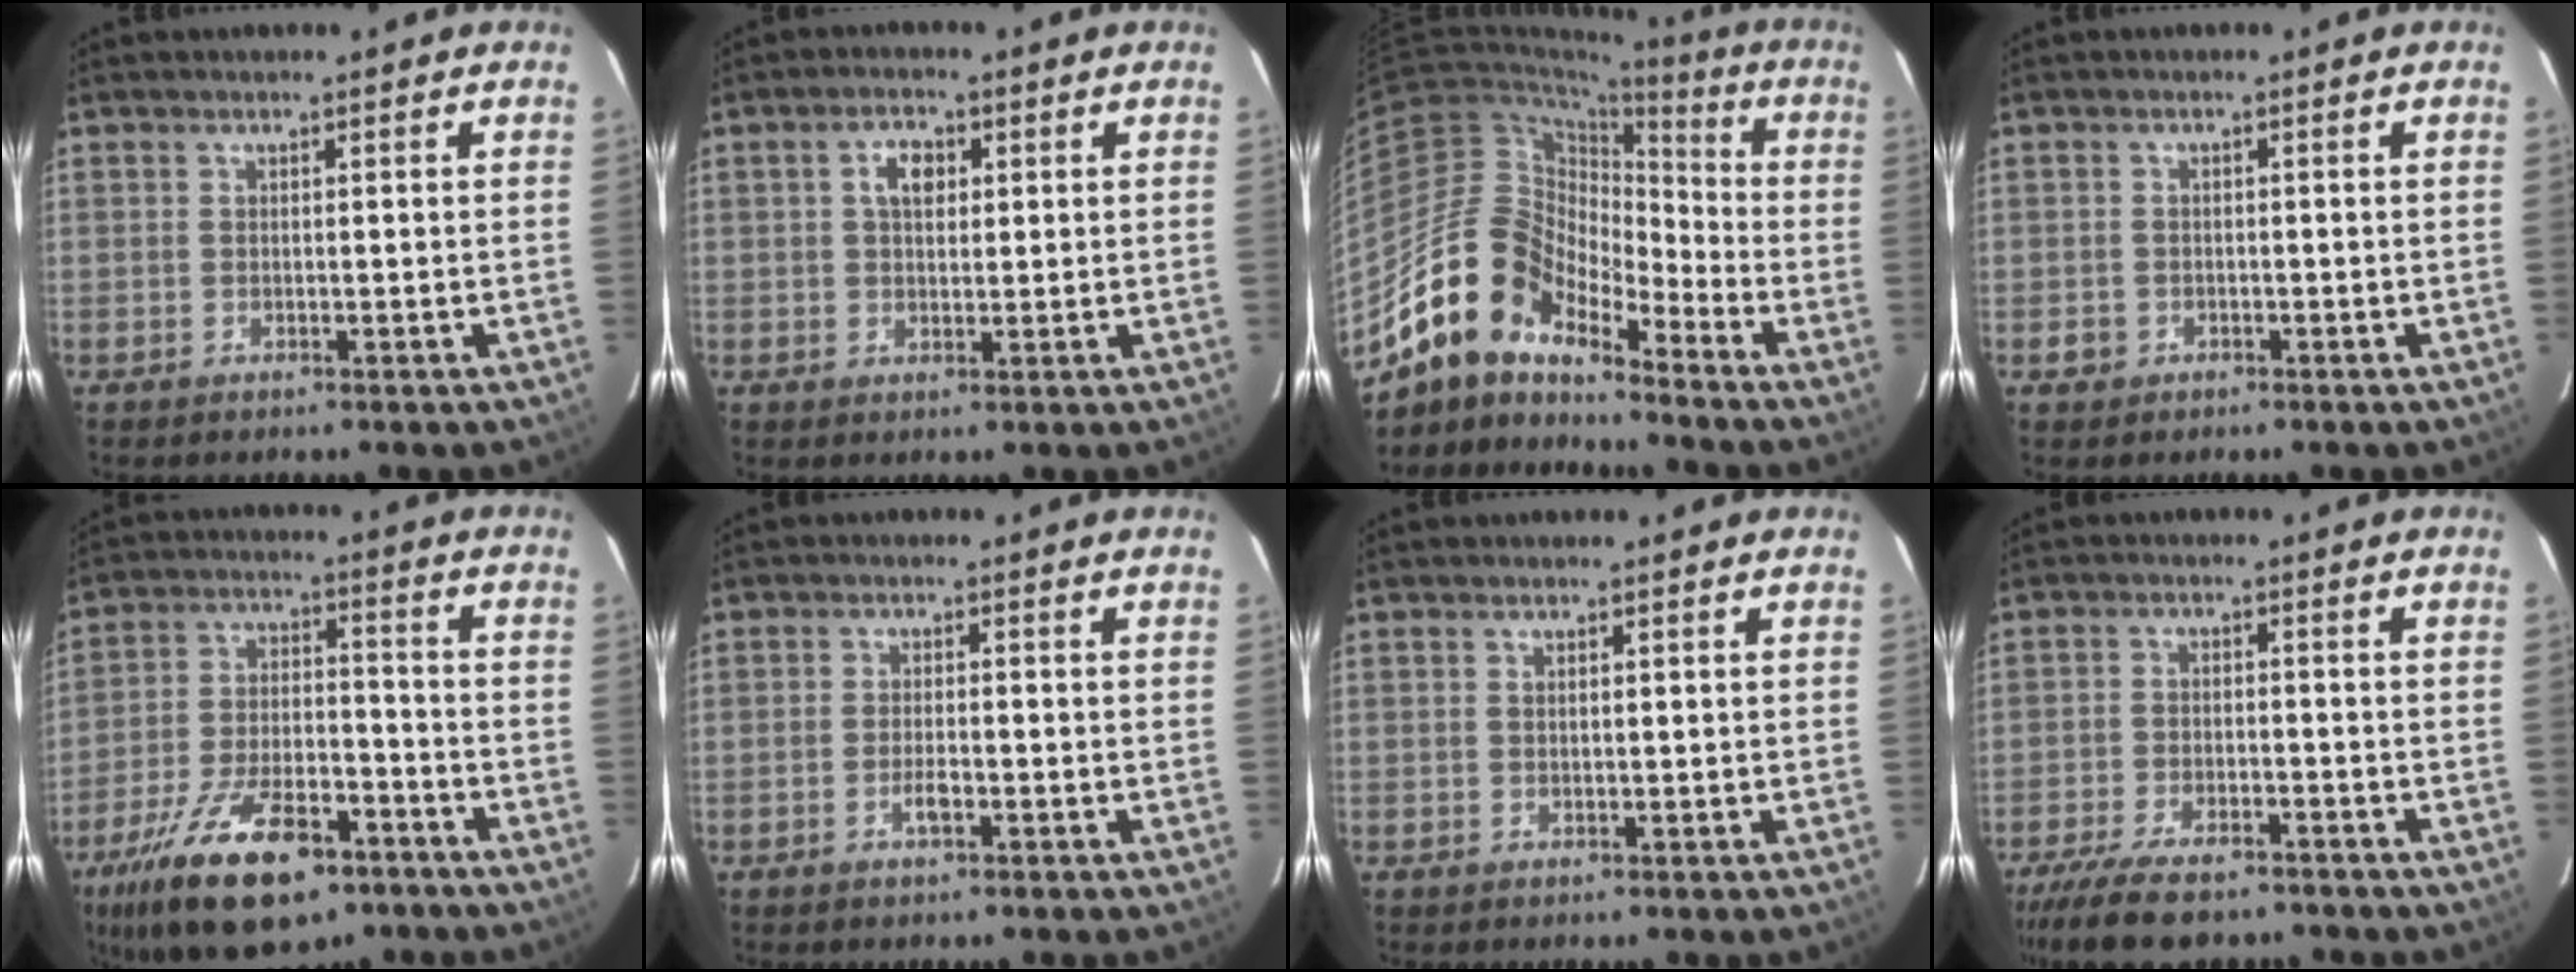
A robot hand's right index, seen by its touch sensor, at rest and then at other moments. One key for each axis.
{"total": 4.0, "fx": 1.1, "fy": 2.6, "fz": 2.9, "tx": -0.048, "ty": 0.012, "tz": 0.021}
{"total": 14.0, "fx": -11.6, "fy": 5.7, "fz": 5.4, "tx": -0.092, "ty": 0.019, "tz": -0.229}
{"total": 2.0, "fx": -0.8, "fy": 1.8, "fz": 0.3, "tx": -0.009, "ty": 0.005, "tz": -0.010}
{"total": 20.2, "fx": -12.9, "fy": 8.7, "fz": 13.0, "tx": -0.255, "ty": -0.021, "tz": -0.209}
{"total": 2.6, "fx": -1.2, "fy": 0.9, "fz": 2.1, "tx": -0.045, "ty": 0.000, "tz": -0.024}
{"total": 0.6, "fx": 0.3, "fy": 0.3, "fz": 0.4, "tx": -0.008, "ty": 0.003, "tz": 0.006}
{"total": 12.2, "fx": -9.8, "fy": 4.0, "fz": 6.1, "tx": -0.144, "ty": -0.030, "tz": -0.166}